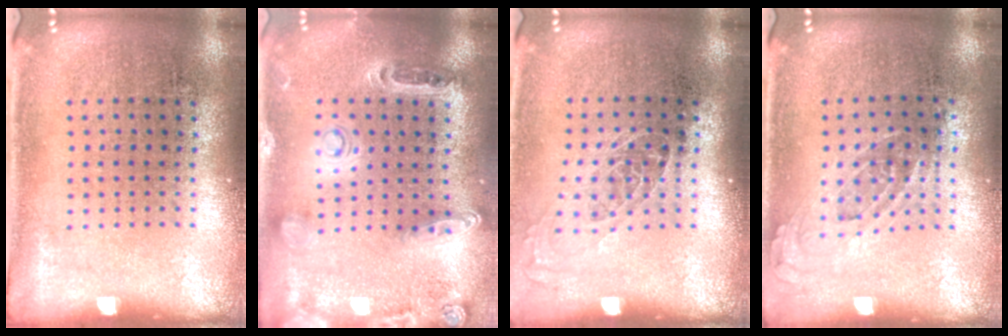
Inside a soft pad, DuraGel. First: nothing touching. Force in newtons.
{"total": 1.3, "press": 1.3, "slide": 0.2}
{"total": 1.1, "press": 0.9, "slide": 0.6}
{"total": 0.8, "press": 0.8, "slide": 0.3}